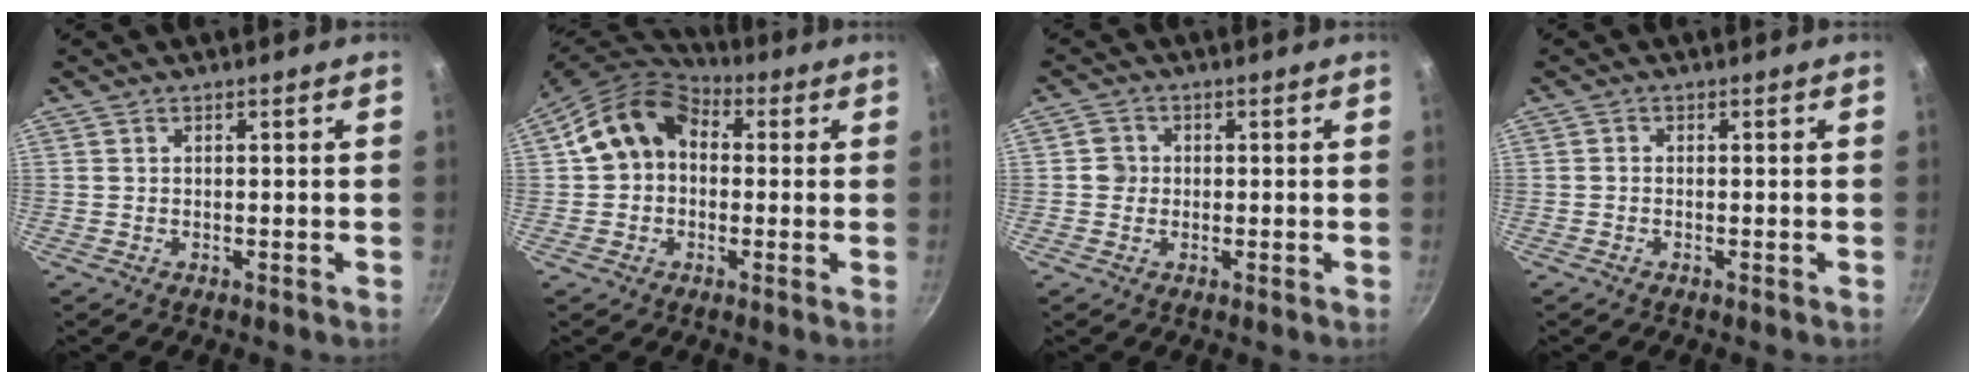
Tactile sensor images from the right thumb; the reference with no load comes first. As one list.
[{"total": 12.8, "force": [1.6, 10.0, 7.9], "torque": [-0.111, 0.033, 0.010]}, {"total": 2.7, "force": [0.1, 2.6, 0.7], "torque": [0.003, 0.008, -0.003]}, {"total": 0.6, "force": [-0.4, 0.2, 0.4], "torque": [-0.012, 0.003, -0.011]}]